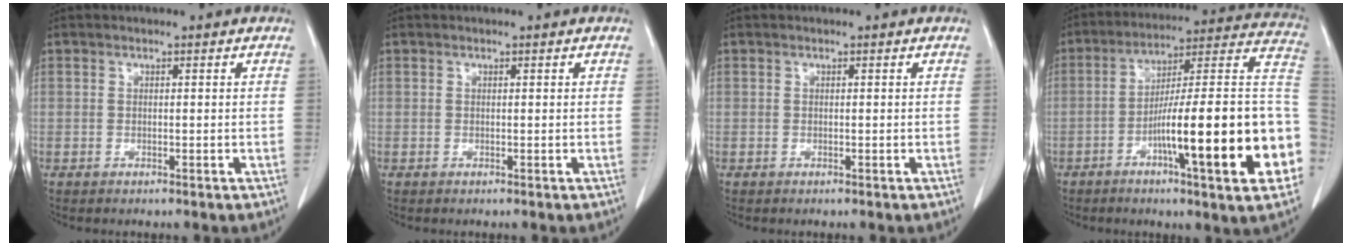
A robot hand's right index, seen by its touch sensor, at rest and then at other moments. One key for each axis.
{"total": 0.0}
{"total": 0.0}
{"total": 25.3, "fx": -6.9, "fy": 2.0, "fz": 24.3, "tx": -0.260, "ty": 0.015, "tz": -0.104}